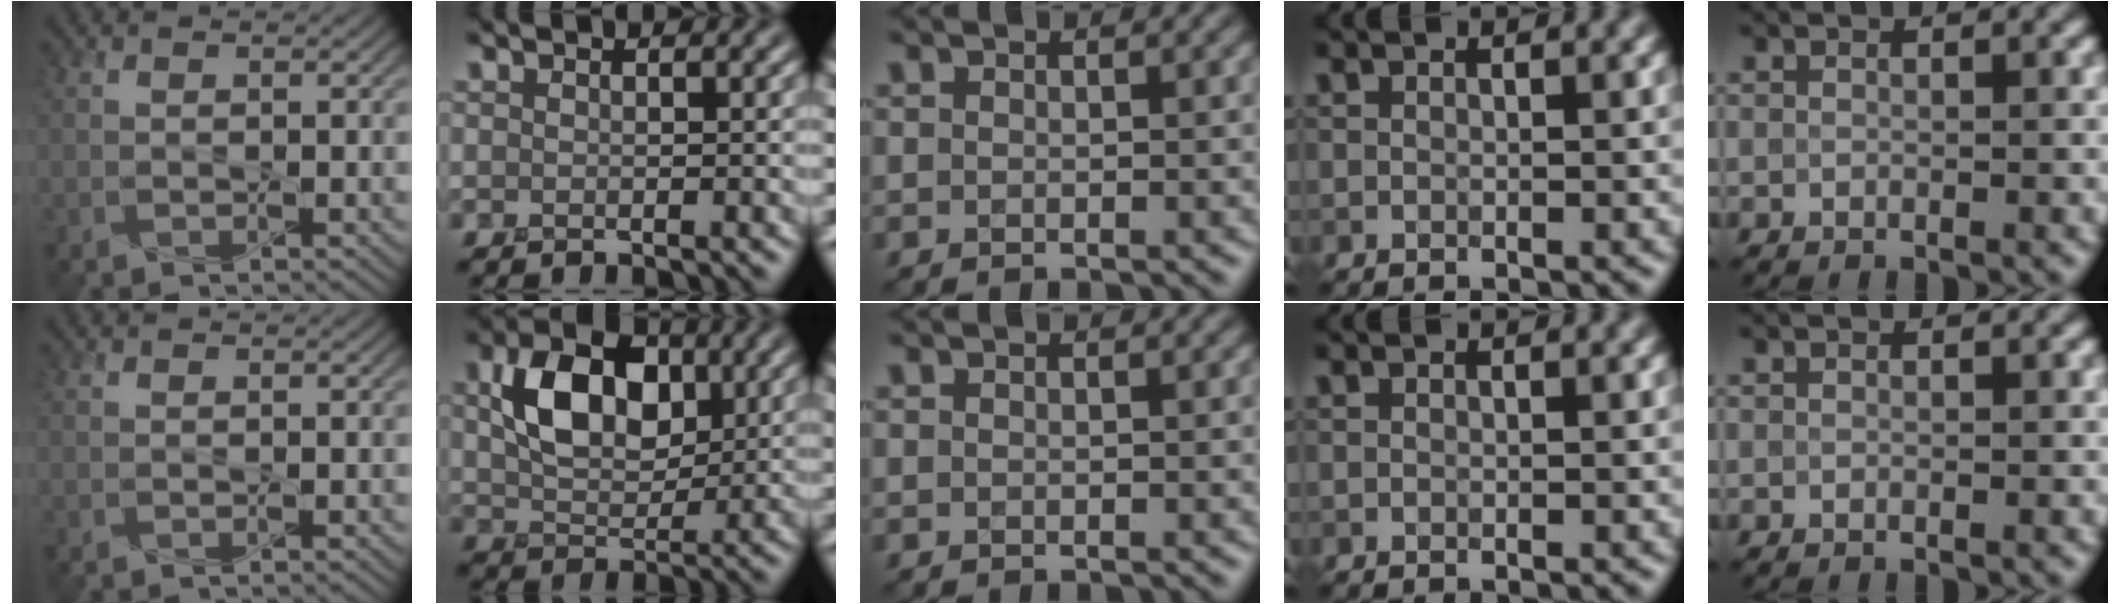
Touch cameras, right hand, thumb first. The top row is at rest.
{"index": {"total": 6.8, "force": [1.3, 4.6, 4.8], "torque": [-0.090, -0.001, 0.021]}}